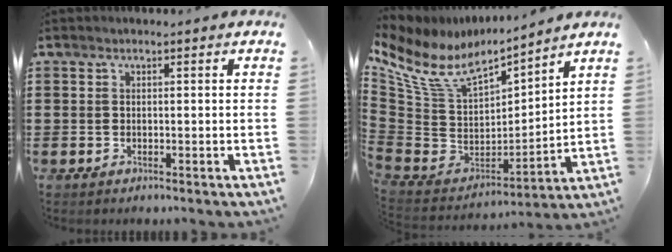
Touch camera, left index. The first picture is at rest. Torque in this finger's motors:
{"motor_torque": [2.14, 0.00, 0.45, 0.13]}